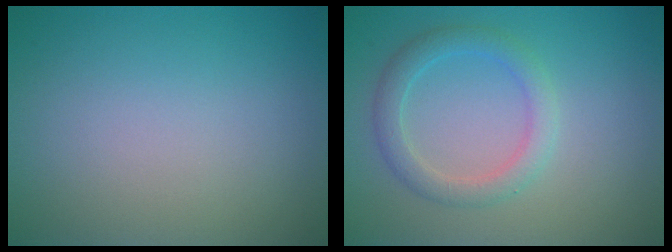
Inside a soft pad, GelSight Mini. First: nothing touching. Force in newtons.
{"total": 2.7, "press": 2.7, "slide": 0.1}